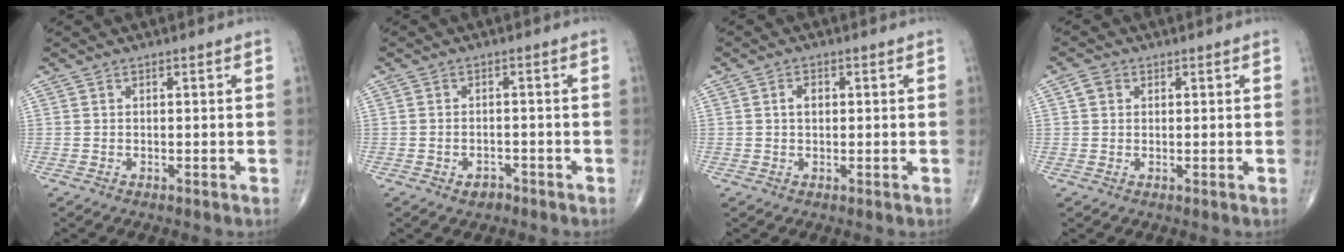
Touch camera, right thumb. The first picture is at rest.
{"total": 2.4, "force": [-1.5, 1.6, 0.9], "torque": [-0.009, 0.011, -0.018]}
{"total": 2.3, "force": [0.4, 1.6, 1.7], "torque": [-0.026, 0.006, 0.004]}
{"total": 2.3, "force": [0.8, 1.9, 1.1], "torque": [-0.015, 0.004, 0.012]}